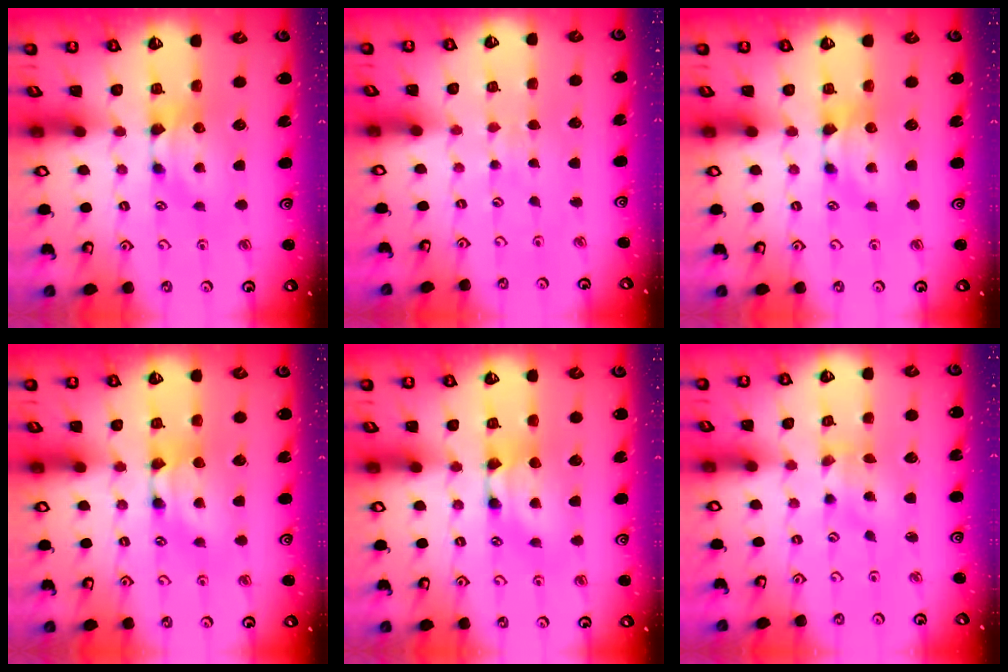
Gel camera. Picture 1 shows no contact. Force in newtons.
{"total": 4.6, "press": 4.6, "slide": 0.1}
{"total": 0.0}
{"total": 2.0, "press": 2.0, "slide": 0.1}
{"total": 2.2, "press": 2.2, "slide": 0.1}
{"total": 2.7, "press": 2.4, "slide": 1.1}